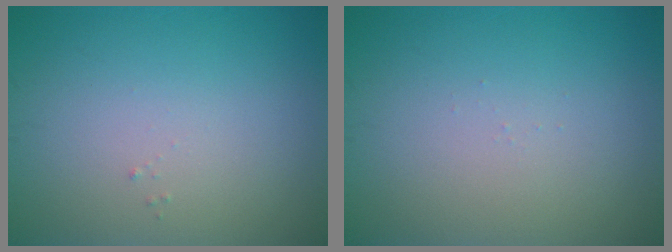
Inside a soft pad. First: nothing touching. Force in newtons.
{"total": 0.0}